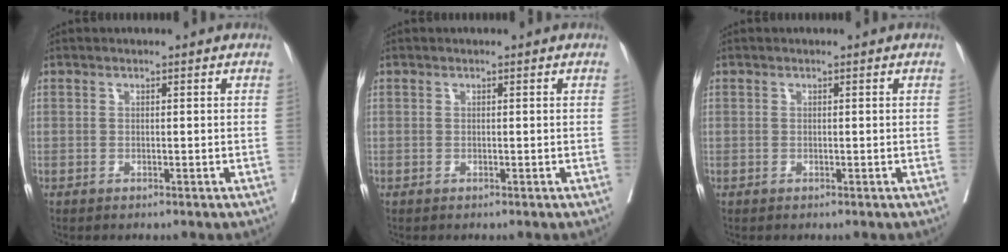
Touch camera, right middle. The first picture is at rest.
{"total": 0.0}
{"total": 0.0}